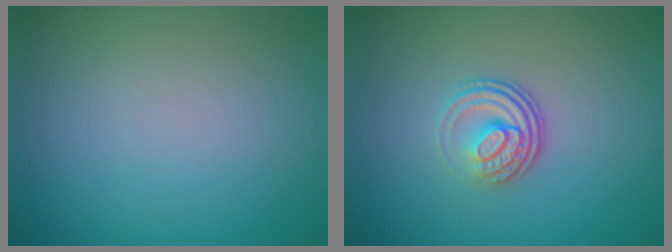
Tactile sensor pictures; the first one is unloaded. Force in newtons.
{"total": 3.6, "press": 2.5, "slide": 2.6}